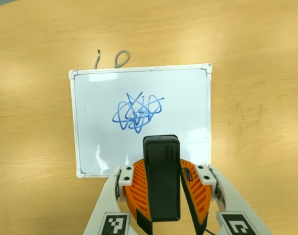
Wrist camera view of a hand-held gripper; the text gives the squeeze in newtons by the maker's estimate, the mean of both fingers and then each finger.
{"total": 6.7, "left": 6.7, "right": 6.6}